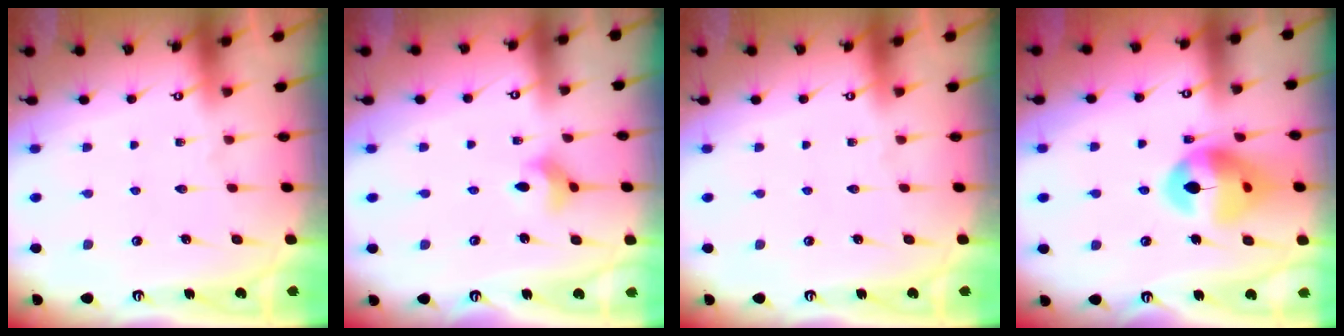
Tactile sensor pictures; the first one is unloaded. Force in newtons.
{"total": 4.6, "press": 4.6, "slide": 0.7}
{"total": 0.0}
{"total": 14.6, "press": 14.5, "slide": 1.6}